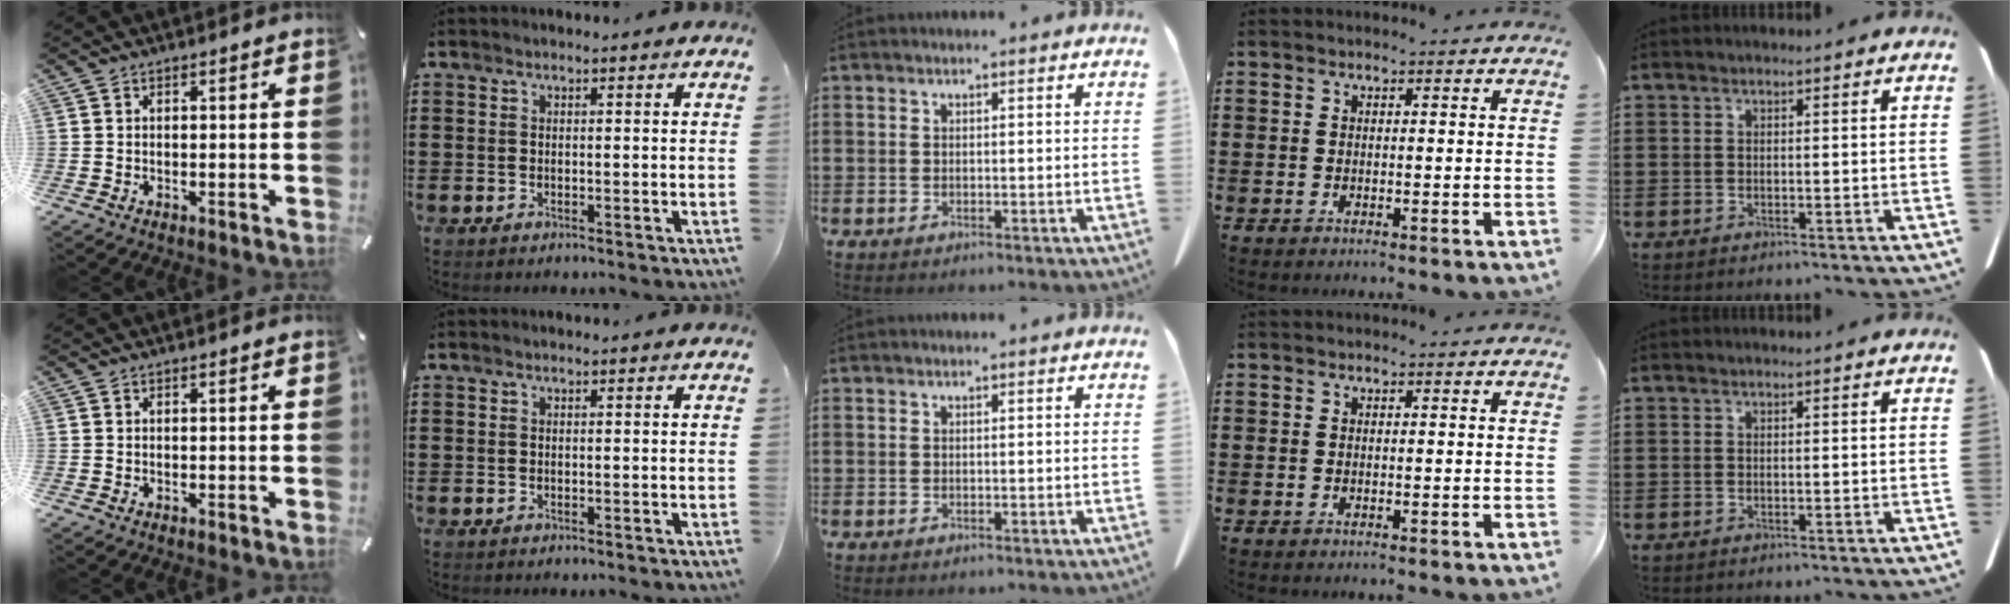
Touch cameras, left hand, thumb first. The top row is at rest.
{}